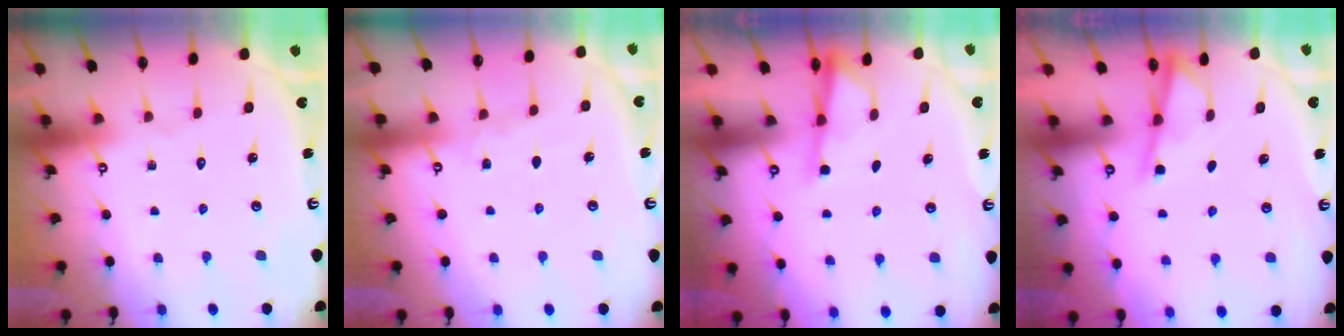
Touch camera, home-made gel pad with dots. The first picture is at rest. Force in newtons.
{"total": 3.7, "press": 3.6, "slide": 0.5}
{"total": 2.1, "press": 2.1, "slide": 0.3}
{"total": 2.5, "press": 2.5, "slide": 0.4}